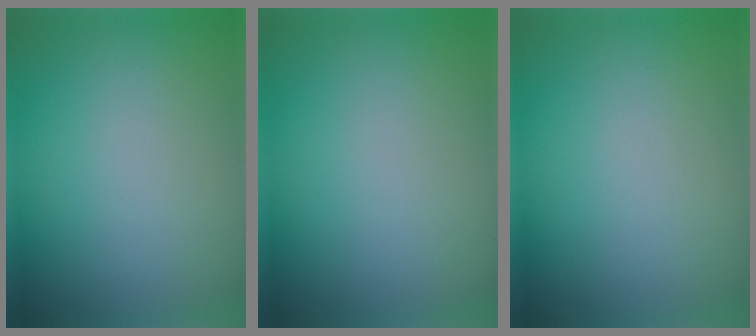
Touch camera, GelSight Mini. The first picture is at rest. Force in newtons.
{"total": 0.0}
{"total": 0.0}